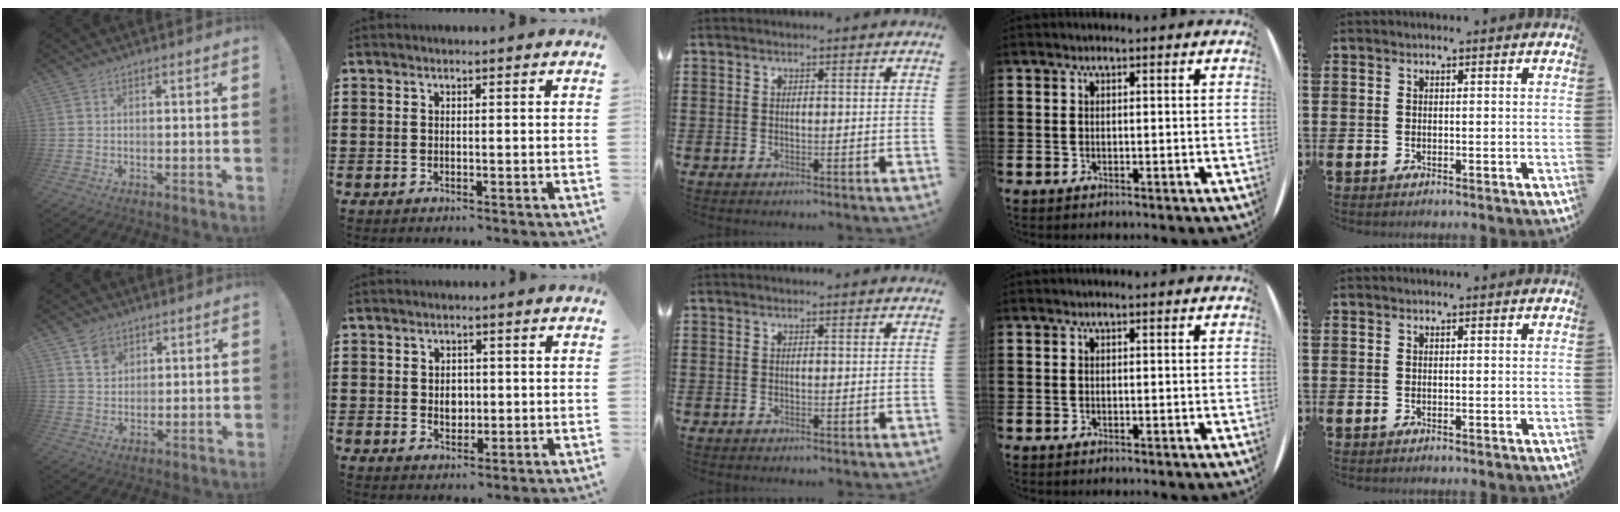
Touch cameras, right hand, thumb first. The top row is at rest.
{"thumb": {"total": 5.5, "force": [3.5, 3.9, 1.4], "torque": [-0.013, -0.019, 0.064]}, "index": {"total": 2.7, "force": [0.1, 2.2, 1.6], "torque": [-0.028, 0.005, -0.001]}}